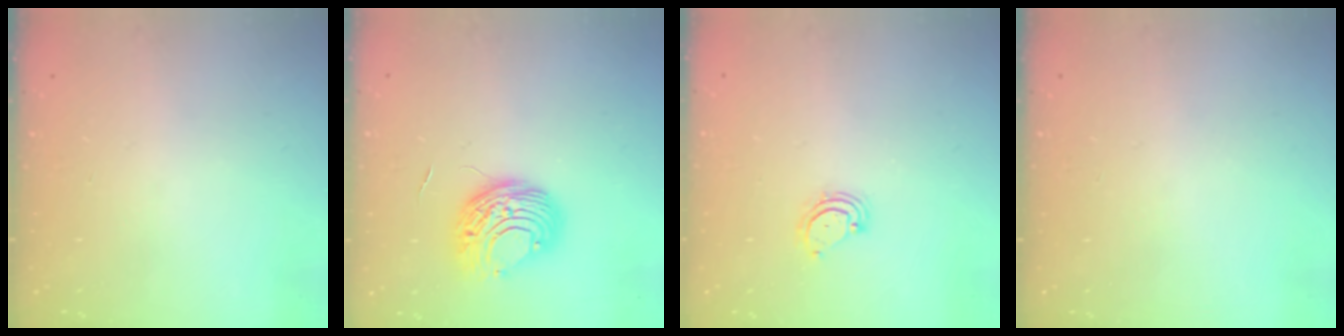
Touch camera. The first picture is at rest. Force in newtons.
{"total": 8.8, "press": 8.8, "slide": 0.6}
{"total": 3.4, "press": 3.3, "slide": 0.7}
{"total": 0.0}